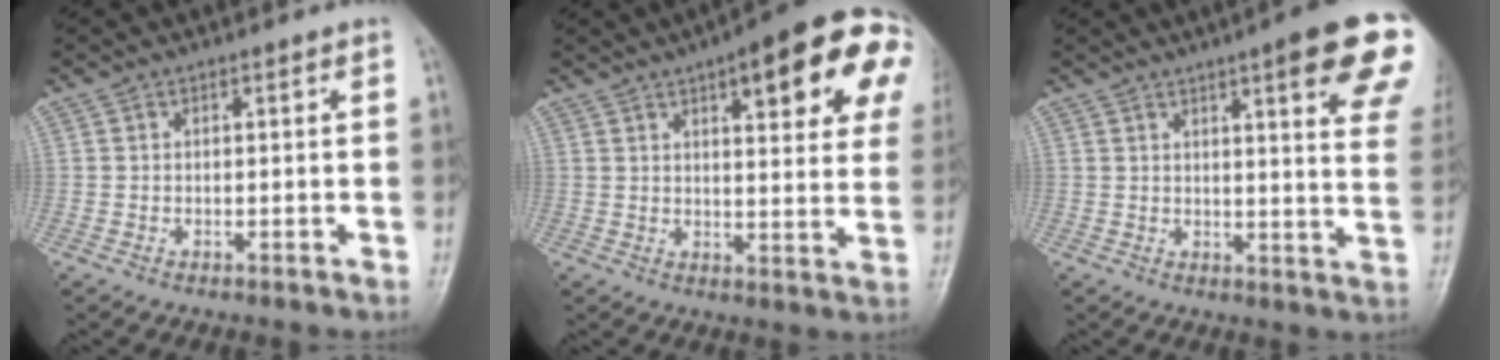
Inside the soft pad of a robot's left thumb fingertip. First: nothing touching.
{"total": 20.9, "force": [8.4, 6.4, 18.0], "torque": [-0.208, -0.005, 0.100]}
{"total": 17.6, "force": [9.4, 3.1, 14.5], "torque": [-0.164, -0.030, 0.105]}